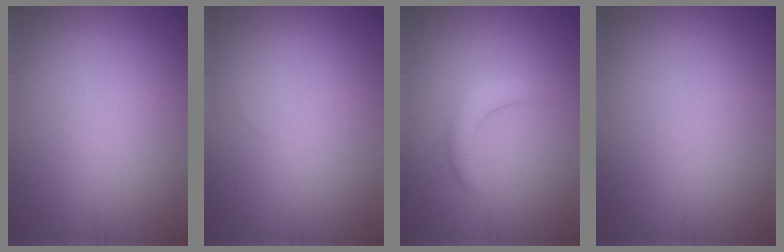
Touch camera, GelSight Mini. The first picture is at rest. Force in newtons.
{"total": 0.0}
{"total": 1.7, "press": 1.7, "slide": 0.2}
{"total": 0.0}